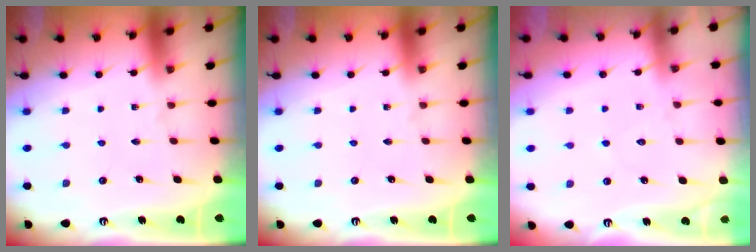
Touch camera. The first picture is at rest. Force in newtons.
{"total": 0.0}
{"total": 5.7, "press": 5.6, "slide": 0.6}